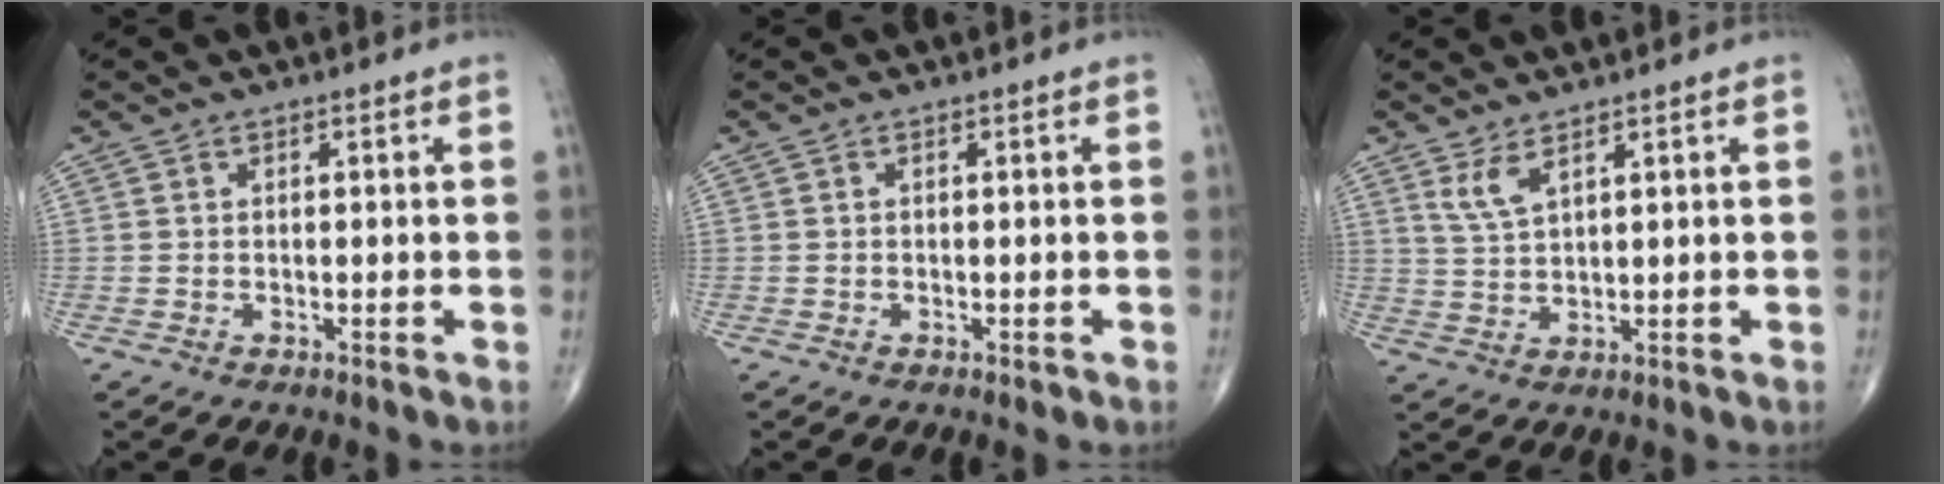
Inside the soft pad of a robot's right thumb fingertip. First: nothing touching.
{"total": 0.5, "force": [-0.2, 0.3, 0.4], "torque": [-0.005, -0.001, -0.003]}
{"total": 3.8, "force": [2.5, 1.1, 2.7], "torque": [-0.058, -0.016, 0.058]}